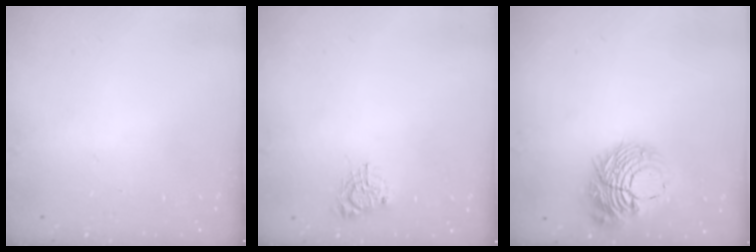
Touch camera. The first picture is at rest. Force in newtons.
{"total": 5.8, "press": 5.8, "slide": 0.3}
{"total": 11.4, "press": 11.3, "slide": 1.1}